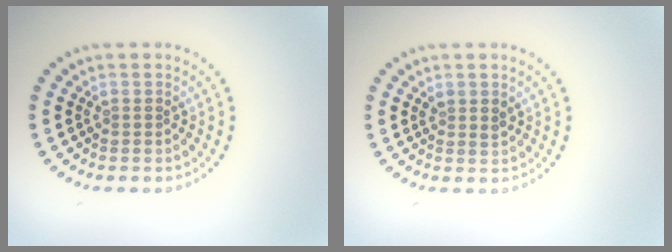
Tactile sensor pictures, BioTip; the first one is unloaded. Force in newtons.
{"total": 1.0, "press": 0.9, "slide": 0.5}